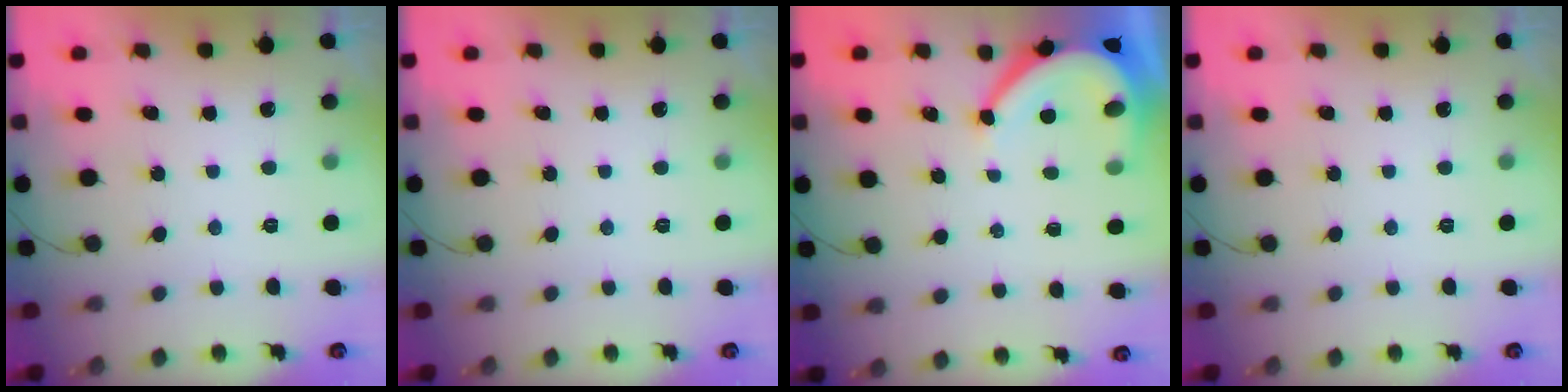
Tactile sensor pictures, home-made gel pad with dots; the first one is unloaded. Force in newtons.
{"total": 0.0}
{"total": 8.1, "press": 8.1, "slide": 0.8}
{"total": 0.0}